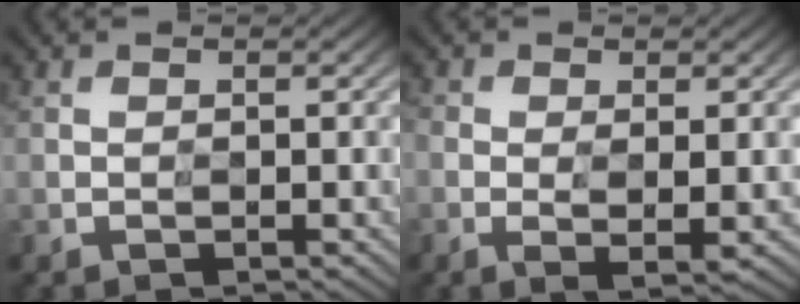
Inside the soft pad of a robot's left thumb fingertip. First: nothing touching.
{"total": 3.5, "force": [-0.3, 1.7, 3.0], "torque": [-0.070, -0.008, -0.005]}